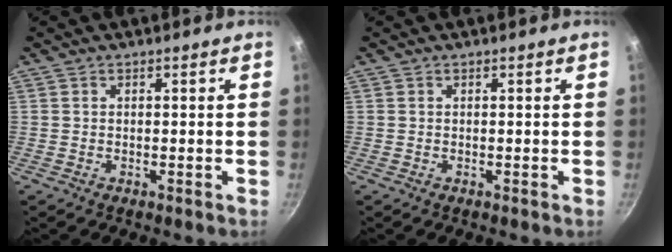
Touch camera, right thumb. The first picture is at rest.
{"total": 0.0}